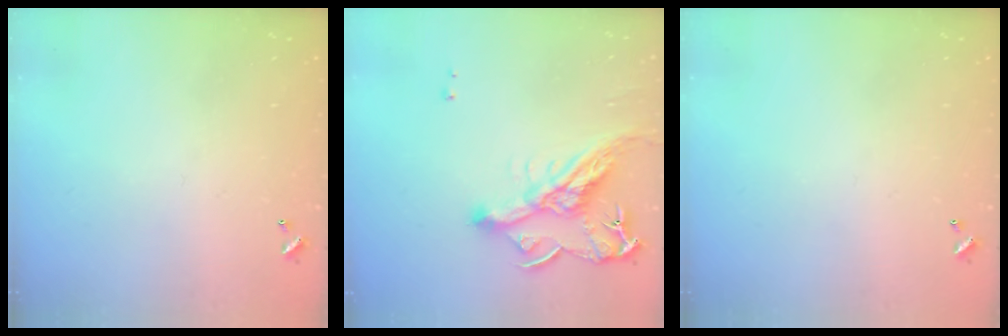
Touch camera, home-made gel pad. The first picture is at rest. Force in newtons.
{"total": 12.8, "press": 12.8, "slide": 1.1}
{"total": 0.0}